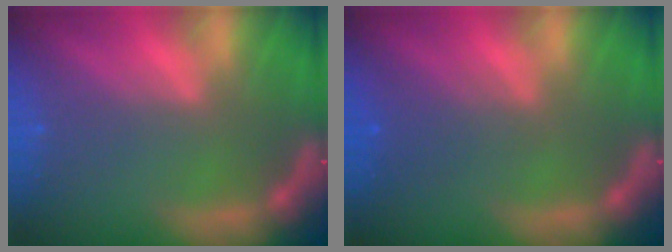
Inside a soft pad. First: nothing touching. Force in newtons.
{"total": 2.5}